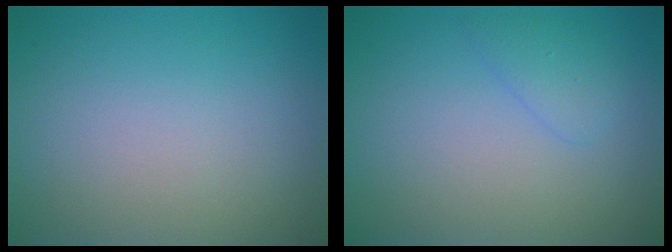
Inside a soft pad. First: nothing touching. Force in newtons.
{"total": 1.4, "press": 1.4, "slide": 0.2}